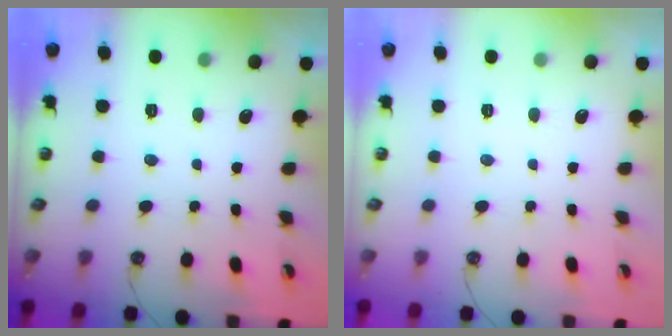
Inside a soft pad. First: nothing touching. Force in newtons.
{"total": 0.0}